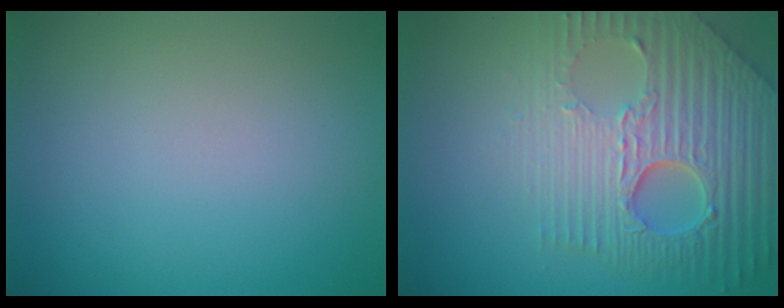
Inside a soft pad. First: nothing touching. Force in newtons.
{"total": 9.0, "press": 6.1, "slide": 6.6}